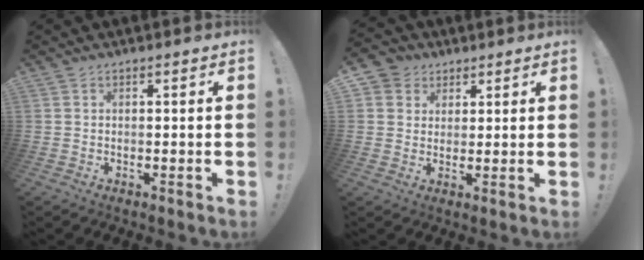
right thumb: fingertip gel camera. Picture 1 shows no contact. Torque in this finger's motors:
{"motor_torque": [0.16, 1.92, 0.32, 0.27, 0.44]}